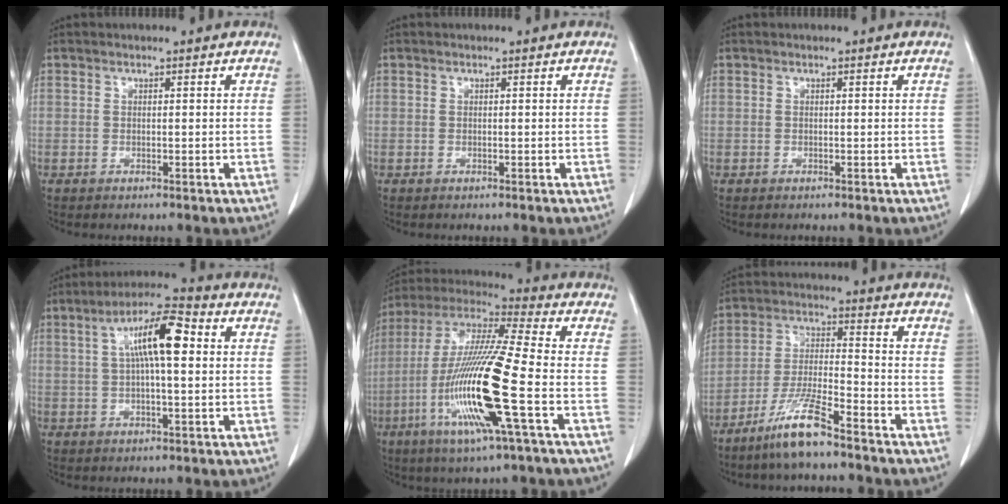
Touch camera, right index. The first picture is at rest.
{"total": 0.0}
{"total": 0.0}
{"total": 10.0, "force": [2.2, 1.9, 9.6], "torque": [-0.170, 0.024, 0.034]}
{"total": 18.4, "force": [-5.5, 0.2, 17.6], "torque": [-0.365, -0.019, -0.112]}
{"total": 8.9, "force": [-6.7, 0.4, 5.9], "torque": [-0.123, -0.020, -0.132]}